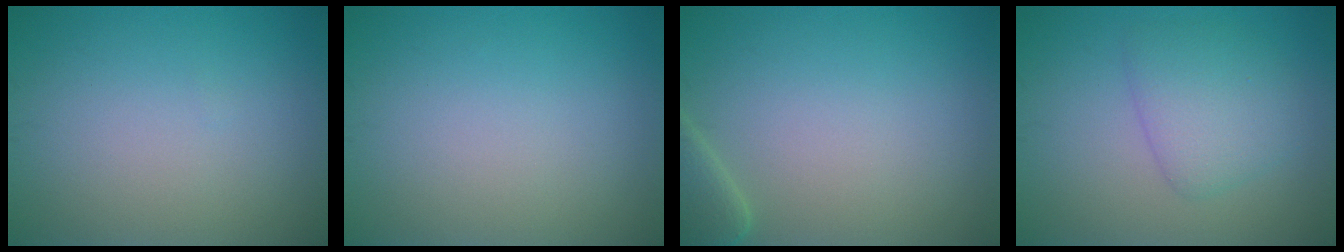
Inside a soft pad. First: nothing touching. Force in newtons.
{"total": 0.0}
{"total": 2.4, "press": 2.3, "slide": 0.4}
{"total": 3.5, "press": 3.5, "slide": 0.3}